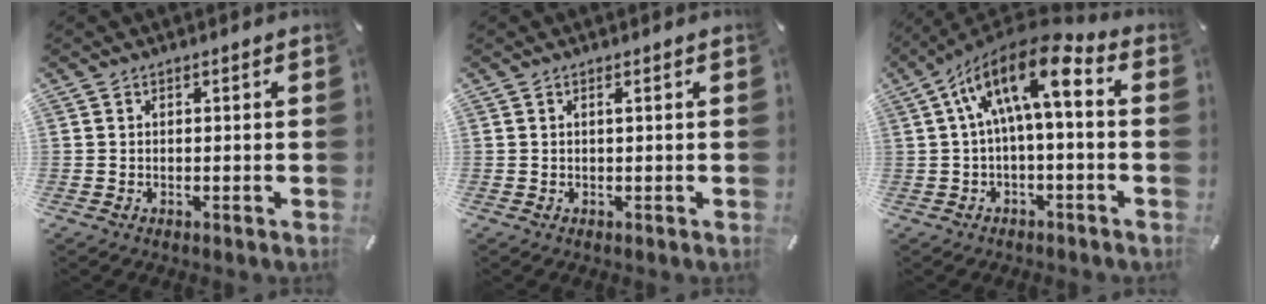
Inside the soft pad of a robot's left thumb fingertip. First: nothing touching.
{"total": 0.8, "force": [0.2, 0.0, 0.7], "torque": [-0.013, 0.000, 0.003]}
{"total": 15.1, "force": [3.0, 5.8, 13.6], "torque": [-0.244, -0.007, 0.049]}